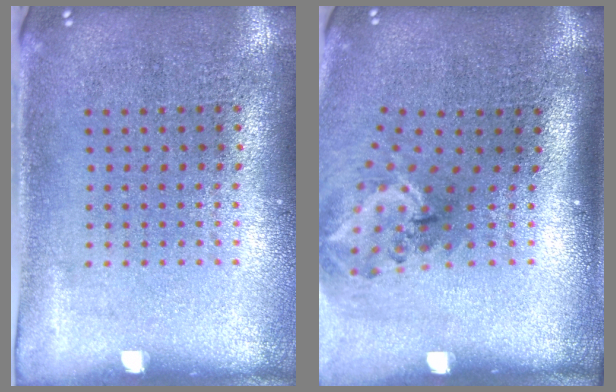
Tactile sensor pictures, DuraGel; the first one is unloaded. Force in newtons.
{"total": 1.9, "press": 1.3, "slide": 1.5}